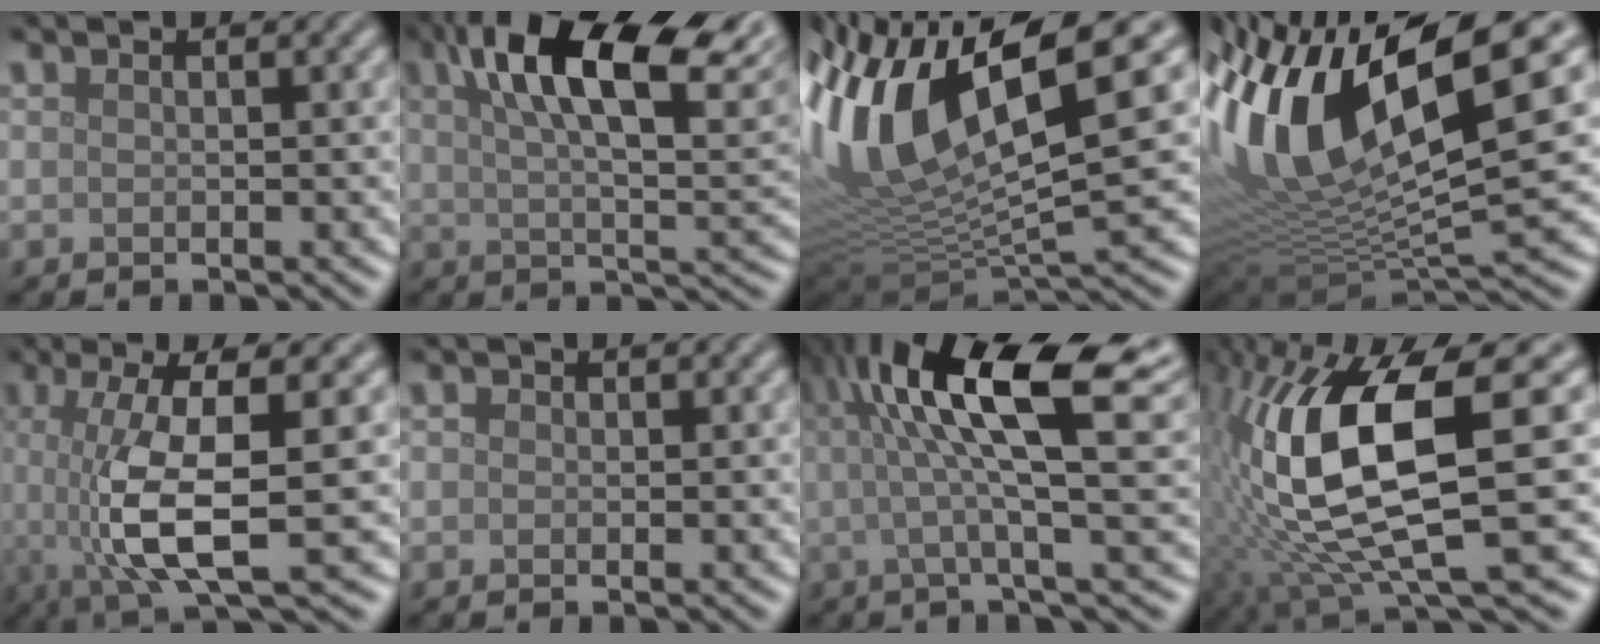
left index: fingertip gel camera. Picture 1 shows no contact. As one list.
[{"total": 13.9, "force": [6.3, 4.7, 11.4], "torque": [-0.165, 0.024, 0.094]}, {"total": 13.9, "force": [4.0, 5.2, 12.3], "torque": [-0.254, 0.007, 0.073]}, {"total": 15.5, "force": [4.5, 6.2, 13.4], "torque": [-0.280, 0.010, 0.076]}, {"total": 8.9, "force": [-0.3, 2.4, 8.5], "torque": [-0.147, -0.001, -0.006]}, {"total": 0.5, "force": [0.0, 0.5, 0.2], "torque": [-0.001, -0.005, -0.003]}, {"total": 12.5, "force": [3.6, 2.6, 11.7], "torque": [-0.177, 0.025, 0.058]}, {"total": 13.2, "force": [1.7, 4.2, 12.4], "torque": [-0.252, -0.016, 0.040]}]